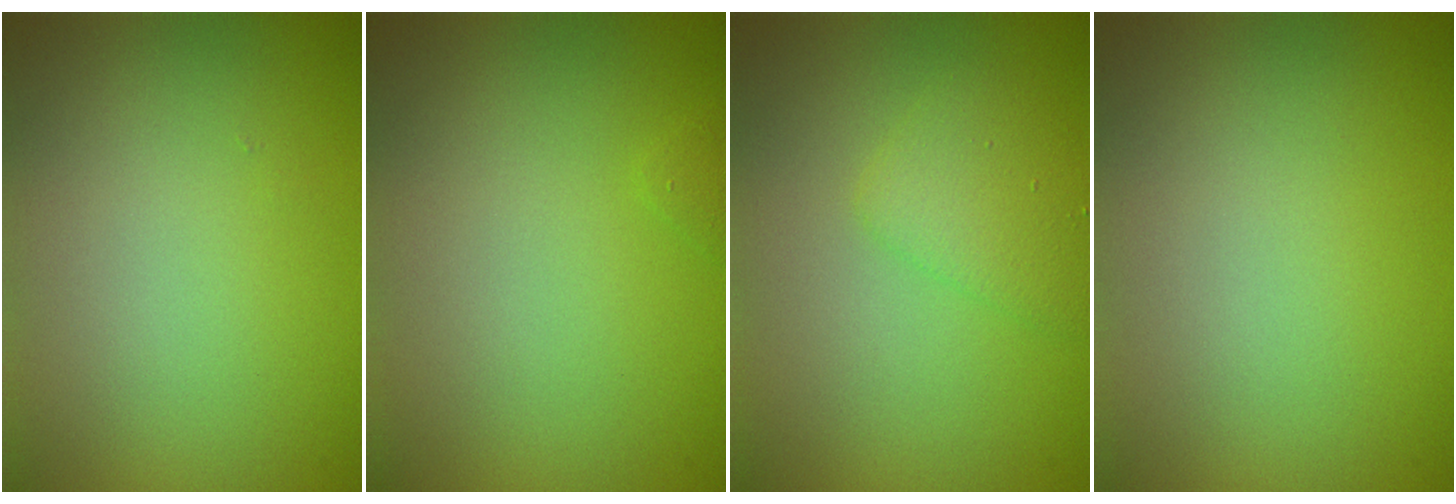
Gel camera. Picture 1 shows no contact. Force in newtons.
{"total": 0.6, "press": 0.6, "slide": 0.1}
{"total": 2.6, "press": 2.6, "slide": 0.1}
{"total": 0.0}